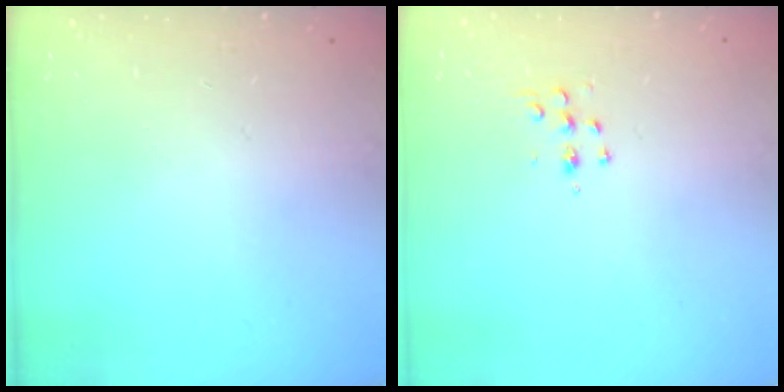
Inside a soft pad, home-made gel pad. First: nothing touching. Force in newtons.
{"total": 5.5, "press": 5.5, "slide": 0.4}